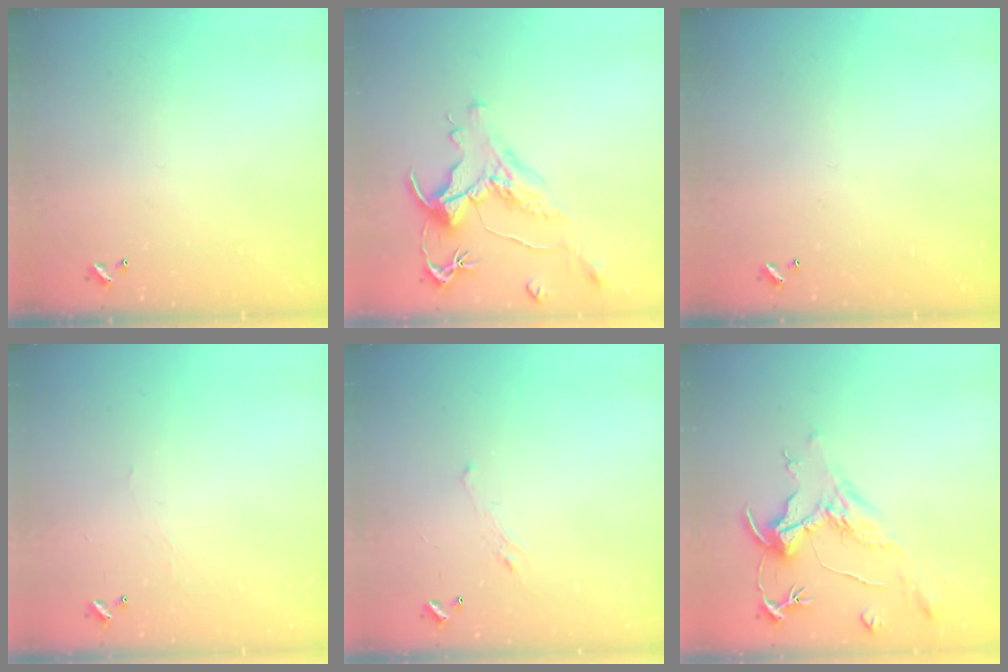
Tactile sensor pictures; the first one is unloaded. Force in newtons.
{"total": 1.5, "press": 0.7, "slide": 1.3}
{"total": 0.0}
{"total": 0.9, "press": 0.7, "slide": 0.4}
{"total": 0.8, "press": 0.1, "slide": 0.8}
{"total": 2.1, "press": 1.7, "slide": 1.3}